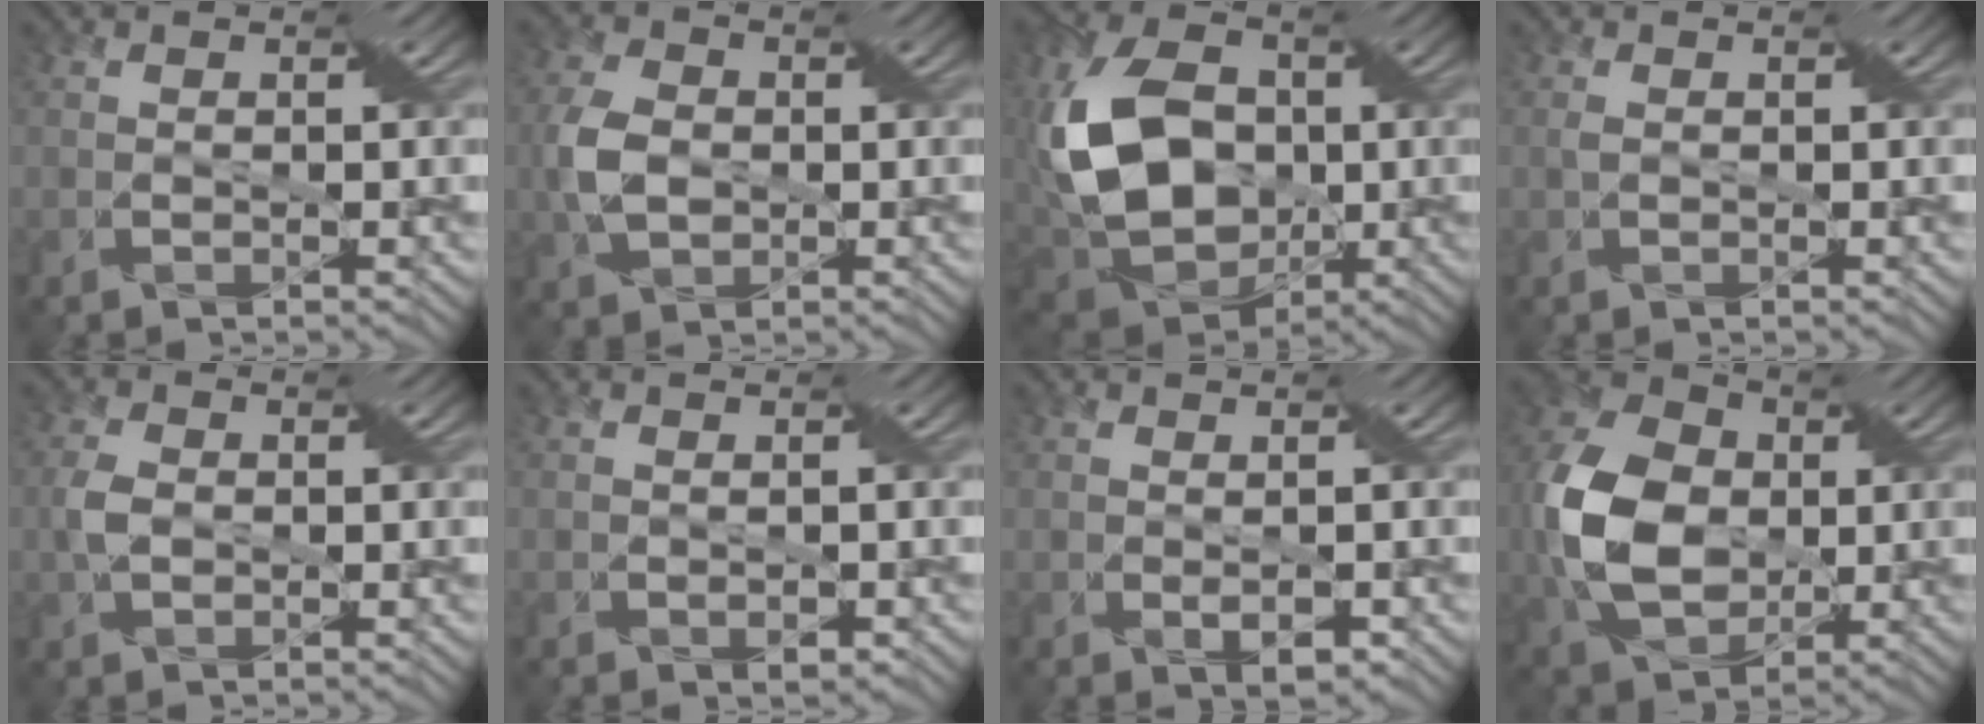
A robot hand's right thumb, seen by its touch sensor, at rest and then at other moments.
{"total": 5.6, "force": [-1.0, 3.7, 4.1], "torque": [-0.119, -0.005, -0.021]}
{"total": 14.9, "force": [0.2, 10.4, 10.6], "torque": [-0.268, -0.007, 0.001]}
{"total": 0.7, "force": [-0.2, 0.0, 0.6], "torque": [-0.026, -0.003, -0.004]}
{"total": 3.0, "force": [-0.7, 1.7, 2.4], "torque": [-0.073, -0.003, -0.012]}
{"total": 1.1, "force": [-0.3, 0.5, 1.0], "torque": [-0.020, -0.008, 0.002]}
{"total": 2.4, "force": [-0.2, 1.0, 2.1], "torque": [-0.044, -0.011, 0.003]}
{"total": 11.5, "force": [-0.8, 8.3, 8.0], "torque": [-0.214, 0.007, -0.015]}